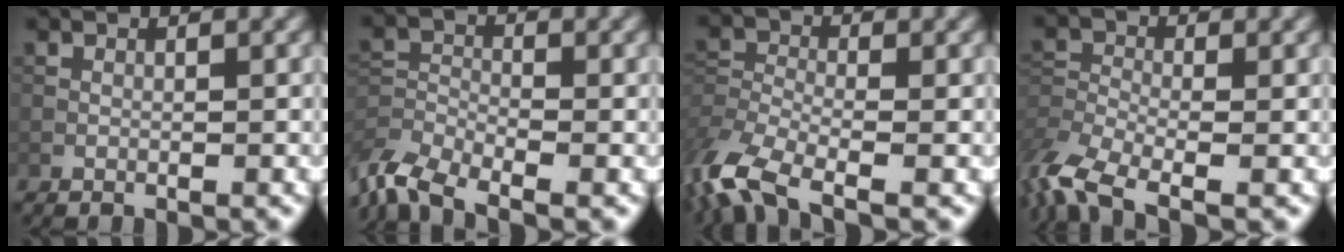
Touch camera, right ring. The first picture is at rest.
{"total": 6.3, "force": [-5.2, 2.1, 2.9], "torque": [-0.058, -0.016, -0.105]}
{"total": 7.6, "force": [-5.3, 2.7, 4.7], "torque": [-0.111, -0.016, -0.117]}
{"total": 6.8, "force": [-5.0, 2.3, 4.0], "torque": [-0.092, -0.015, -0.108]}